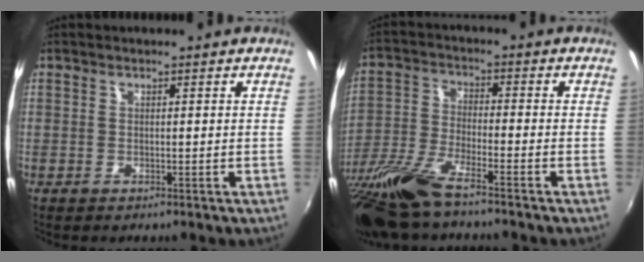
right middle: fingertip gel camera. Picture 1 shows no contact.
{"total": 15.0, "force": [-11.9, 2.1, 8.9], "torque": [-0.194, -0.038, -0.232]}